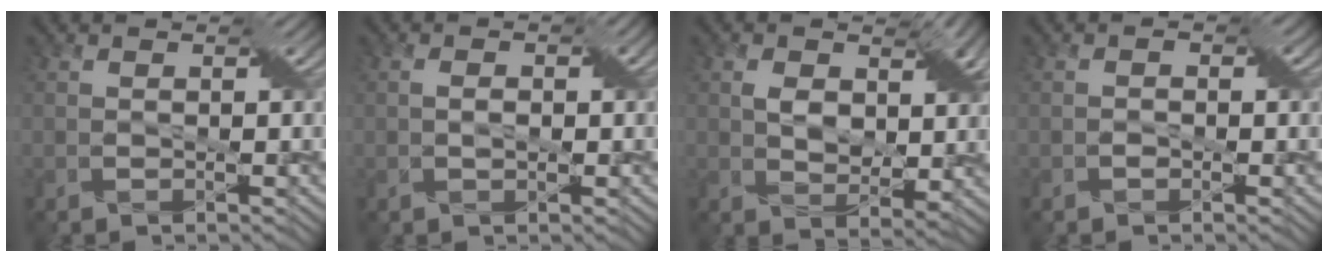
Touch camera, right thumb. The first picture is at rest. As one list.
[{"total": 2.3, "force": [0.0, 1.4, 1.8], "torque": [-0.028, -0.001, 0.005]}, {"total": 6.5, "force": [2.1, 4.3, 4.4], "torque": [-0.083, -0.008, 0.037]}, {"total": 1.2, "force": [-0.5, 0.9, 0.7], "torque": [-0.011, 0.000, -0.010]}]